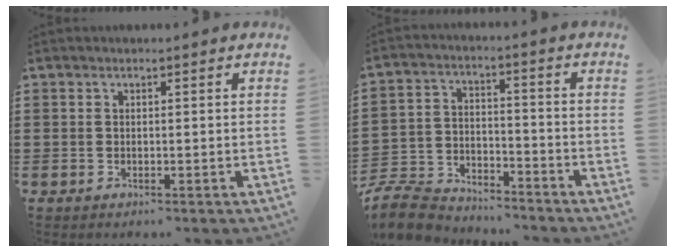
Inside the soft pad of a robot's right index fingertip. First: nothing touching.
{"total": 8.7, "force": [-8.3, 2.0, 1.5], "torque": [-0.044, 0.021, -0.169]}